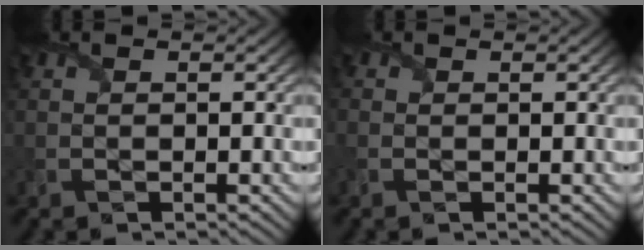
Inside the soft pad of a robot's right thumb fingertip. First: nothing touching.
{"total": 0.8, "force": [-0.2, 0.8, 0.3], "torque": [-0.006, -0.003, -0.003]}